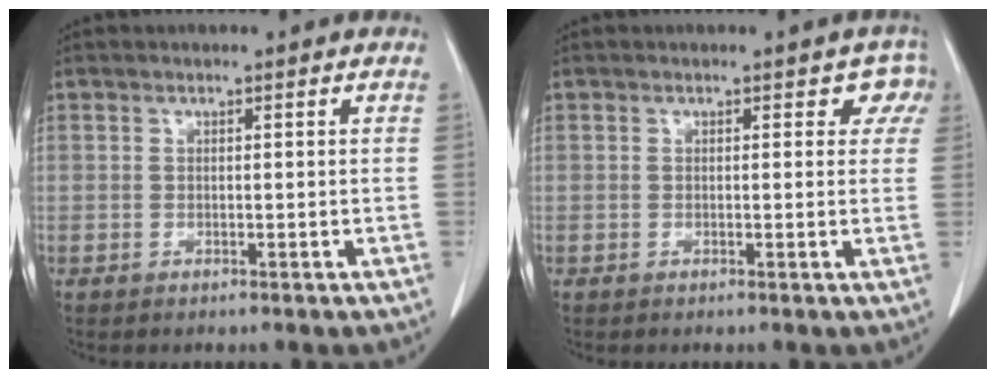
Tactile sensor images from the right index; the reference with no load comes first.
{"total": 2.4, "force": [1.3, 1.7, 1.1], "torque": [0.013, 0.001, -0.001]}